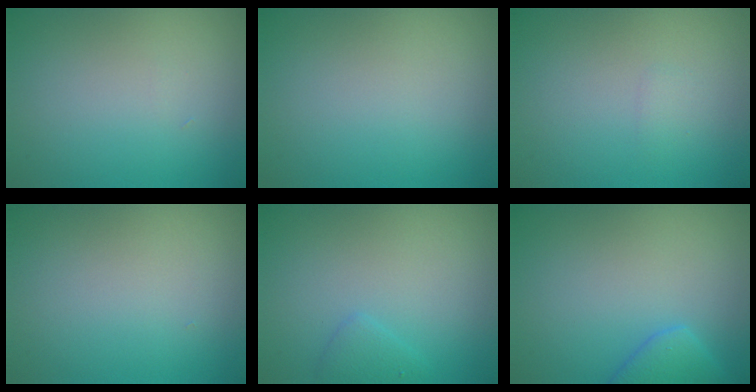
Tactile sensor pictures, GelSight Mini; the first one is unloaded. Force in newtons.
{"total": 0.0}
{"total": 0.7, "press": 0.7, "slide": 0.1}
{"total": 0.0}
{"total": 1.2, "press": 1.2, "slide": 0.0}
{"total": 2.5, "press": 2.5, "slide": 0.4}